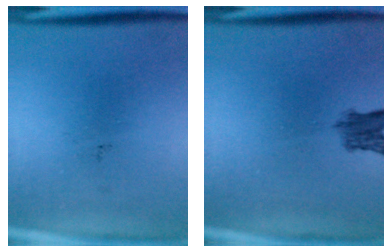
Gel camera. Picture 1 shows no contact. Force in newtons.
{"total": 3.2}